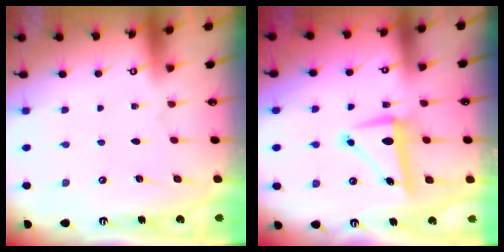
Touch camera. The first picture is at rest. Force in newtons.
{"total": 7.9, "press": 7.9, "slide": 0.8}